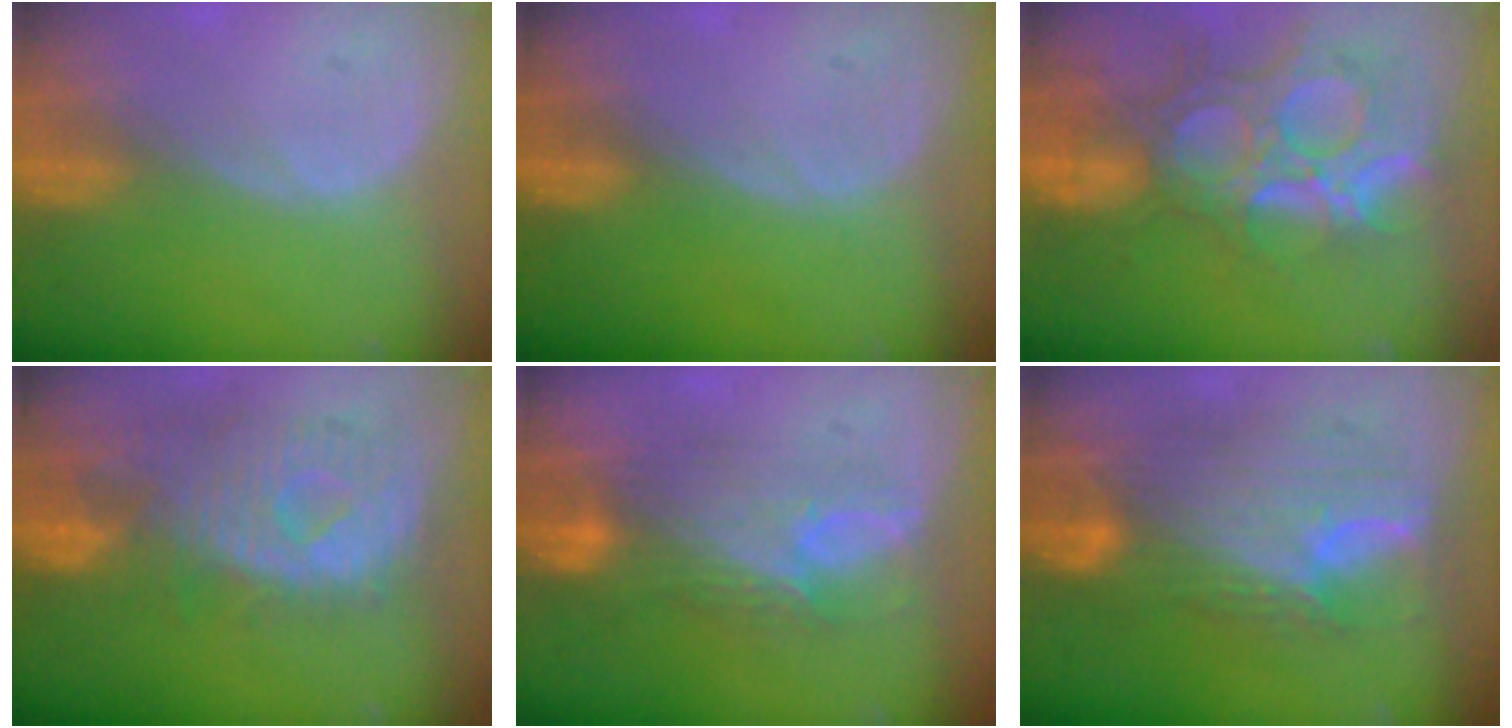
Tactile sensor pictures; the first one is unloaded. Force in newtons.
{"total": 0.0}
{"total": 13.4, "press": 11.4, "slide": 7.0}
{"total": 10.8, "press": 9.6, "slide": 4.9}
{"total": 8.5, "press": 8.1, "slide": 2.6}
{"total": 10.9, "press": 10.9, "slide": 0.8}